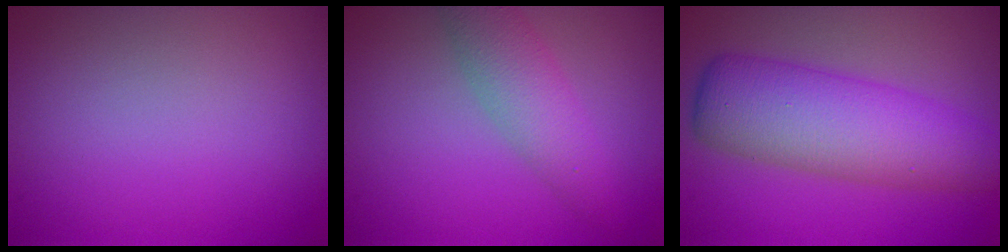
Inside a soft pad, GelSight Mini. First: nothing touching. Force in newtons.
{"total": 3.7, "press": 3.7, "slide": 0.2}
{"total": 7.8, "press": 7.8, "slide": 0.1}